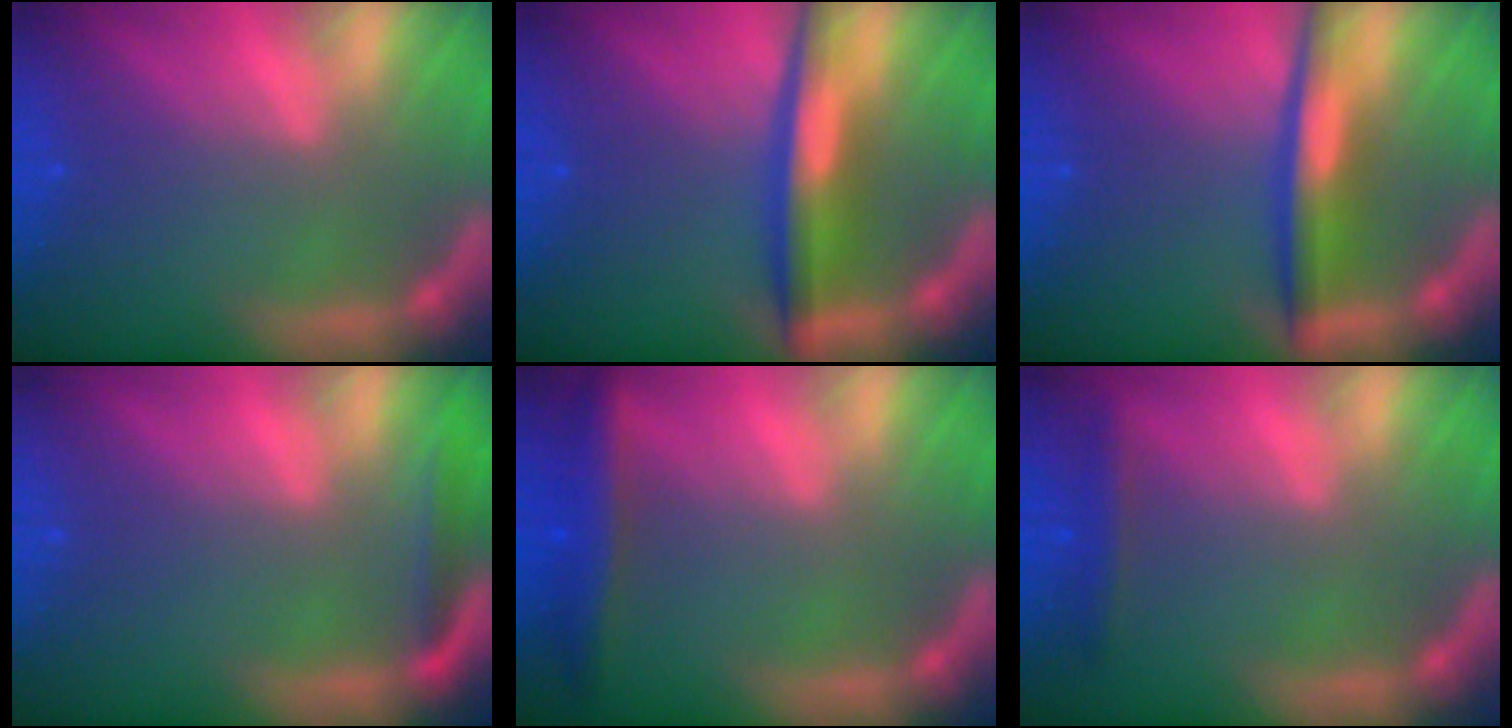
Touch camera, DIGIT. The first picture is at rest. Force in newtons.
{"total": 5.0}
{"total": 4.5}
{"total": 1.9}
{"total": 4.0}
{"total": 1.9}